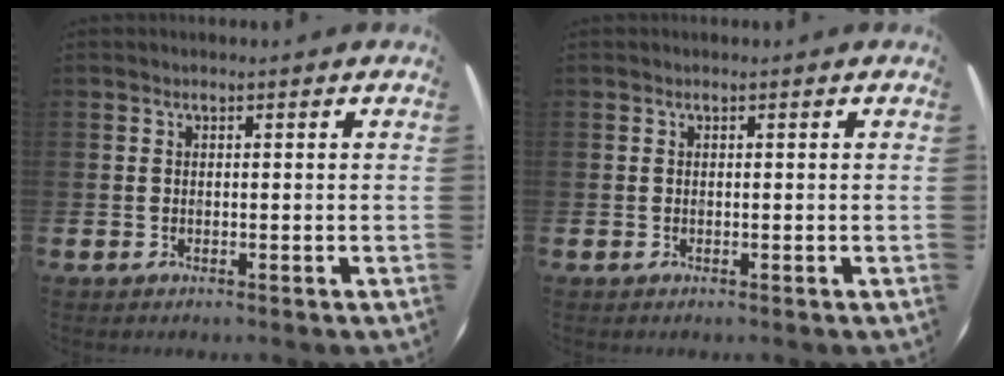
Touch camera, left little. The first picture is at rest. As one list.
[{"total": 0.0}]